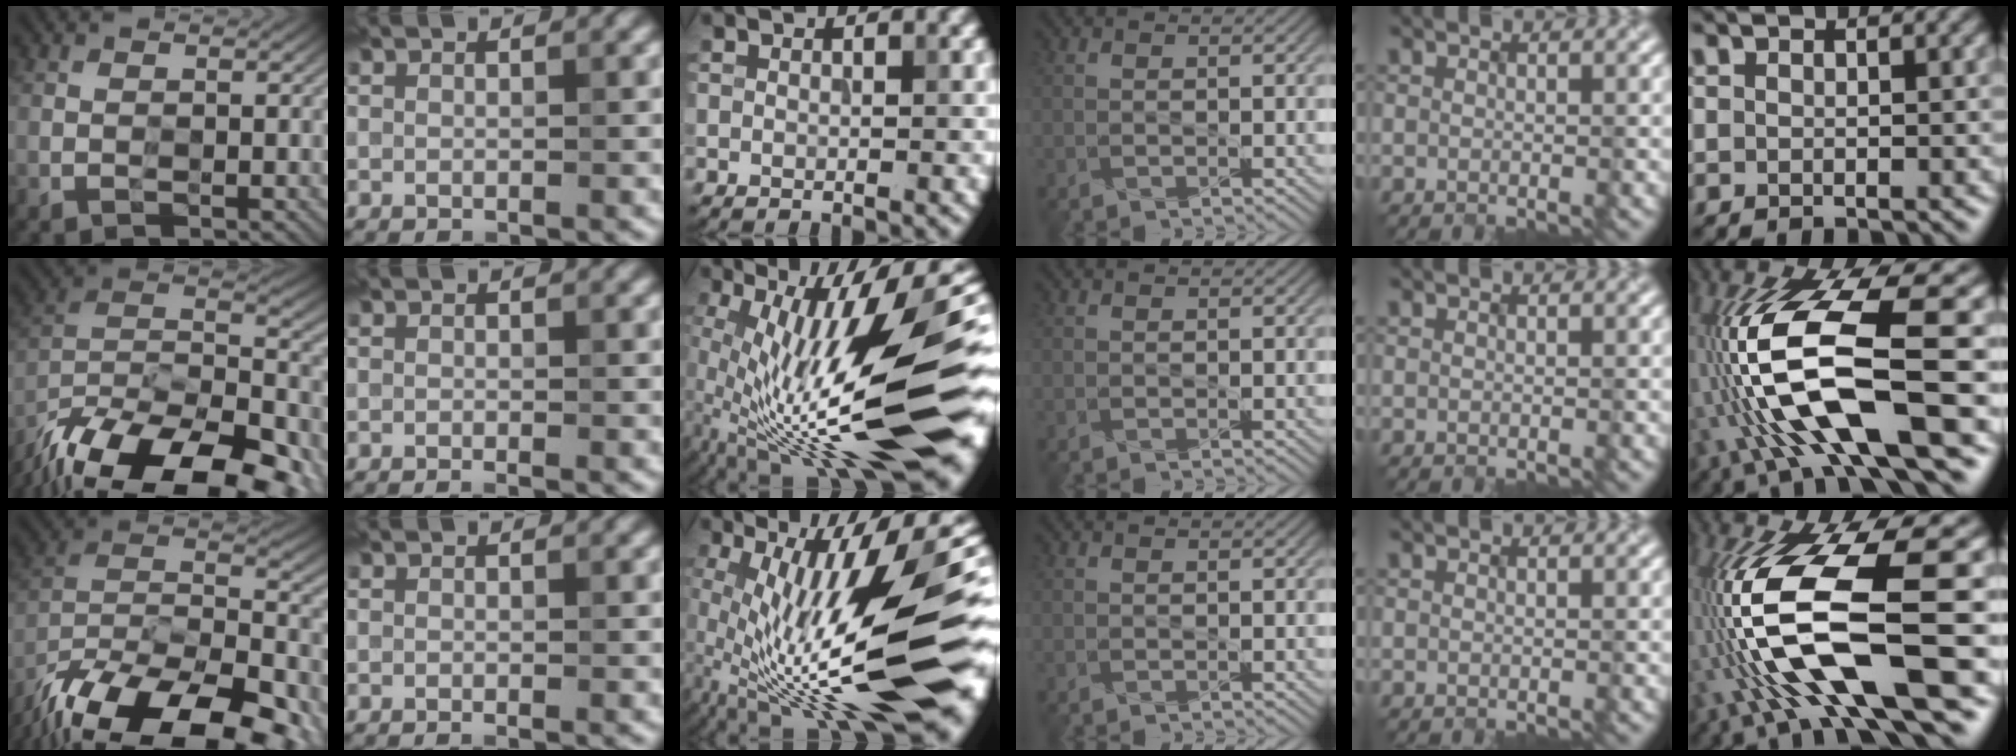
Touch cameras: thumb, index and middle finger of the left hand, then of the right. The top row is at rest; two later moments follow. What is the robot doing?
{"motion": "extract", "object": "connector and pipe"}